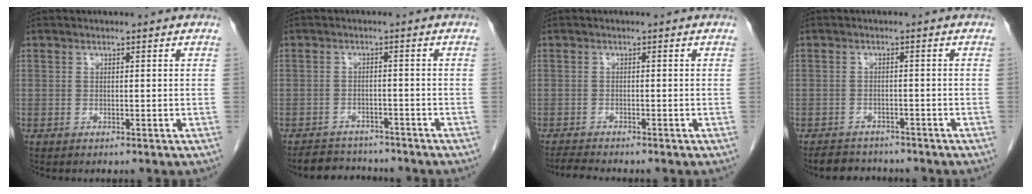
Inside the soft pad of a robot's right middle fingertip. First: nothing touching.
{"total": 5.8, "force": [-5.5, 2.0, 0.5], "torque": [-0.002, 0.001, -0.082]}
{"total": 2.8, "force": [-2.7, -0.1, 0.9], "torque": [-0.020, -0.012, -0.045]}
{"total": 4.8, "force": [-4.4, 1.8, 0.5], "torque": [-0.007, -0.004, -0.067]}